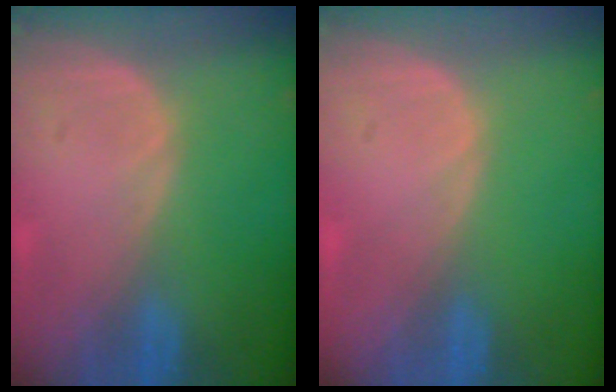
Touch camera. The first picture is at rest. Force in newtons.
{"total": 0.0}